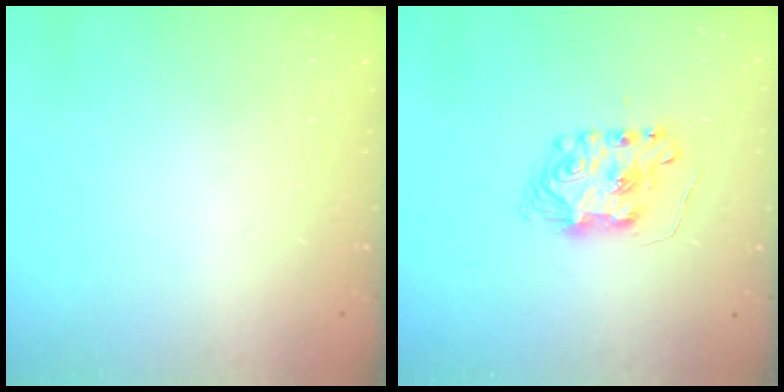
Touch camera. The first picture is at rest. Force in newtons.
{"total": 8.1, "press": 8.1, "slide": 0.5}